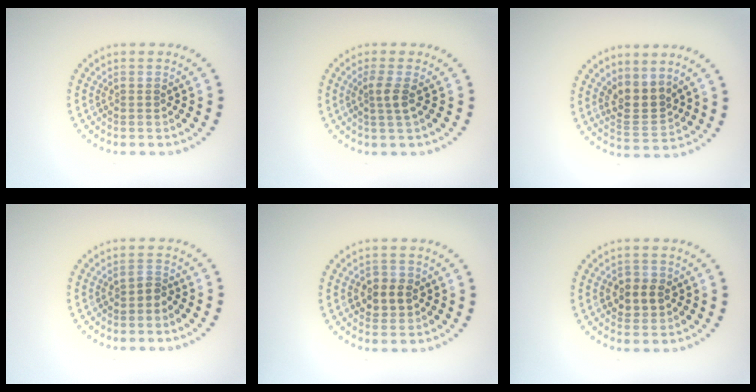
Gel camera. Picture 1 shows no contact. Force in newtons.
{"total": 1.9, "press": 1.4, "slide": 1.3}
{"total": 2.9, "press": 2.5, "slide": 1.5}
{"total": 1.1, "press": 0.8, "slide": 0.6}
{"total": 2.7, "press": 2.6, "slide": 0.5}
{"total": 2.7, "press": 2.6, "slide": 0.5}